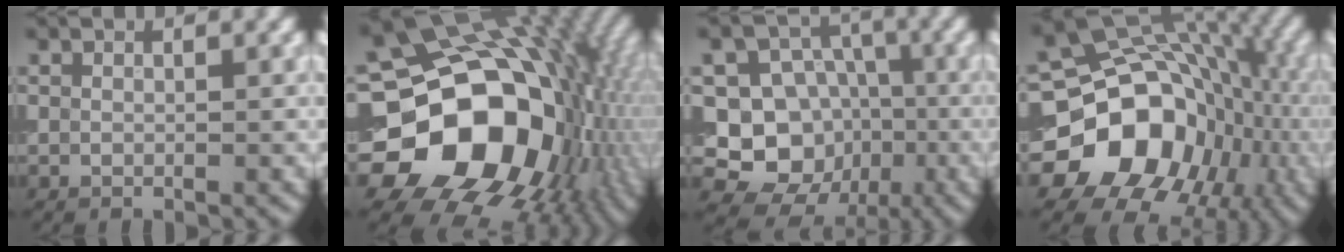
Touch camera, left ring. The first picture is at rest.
{"total": 20.3, "force": [-1.6, 15.5, 13.0], "torque": [-0.235, -0.016, -0.016]}
{"total": 10.6, "force": [-2.5, 9.6, 3.8], "torque": [-0.062, 0.016, -0.066]}
{"total": 16.6, "force": [-4.4, 13.4, 8.9], "torque": [-0.152, -0.011, -0.086]}